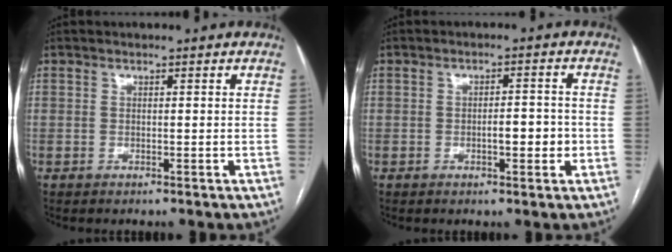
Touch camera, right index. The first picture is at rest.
{"total": 3.7, "force": [-1.0, 1.2, 3.4], "torque": [-0.051, 0.005, -0.012]}